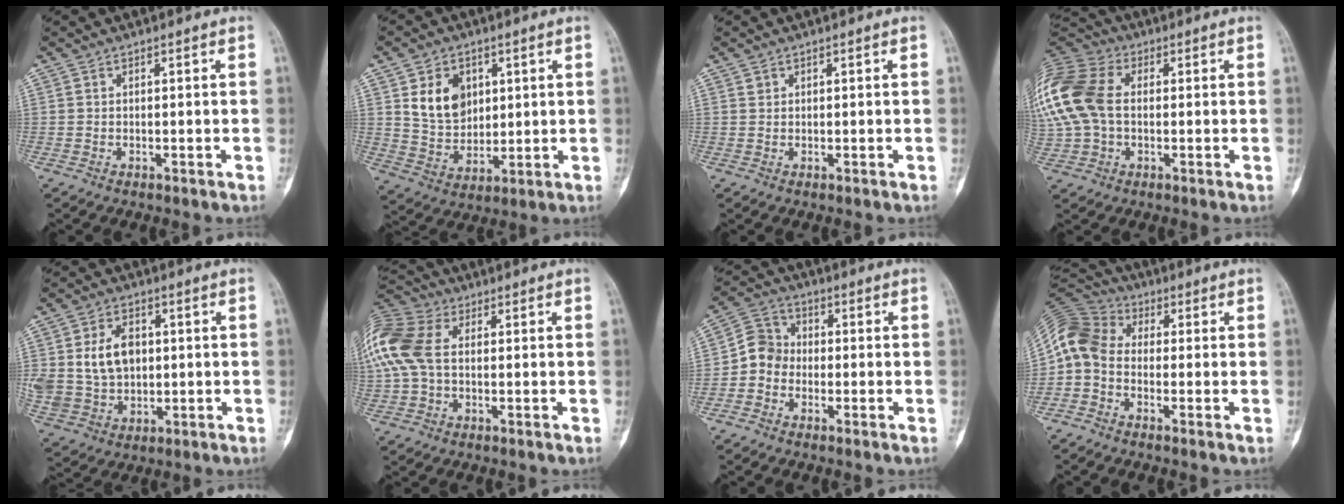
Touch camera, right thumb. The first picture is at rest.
{"total": 10.1, "force": [3.4, 7.6, 5.8], "torque": [-0.067, -0.022, 0.073]}
{"total": 1.0, "force": [0.6, 0.8, 0.1], "torque": [0.010, -0.002, 0.009]}
{"total": 20.4, "force": [2.2, 14.3, 14.4], "torque": [-0.370, 0.034, 0.041]}
{"total": 11.7, "force": [1.8, 8.6, 7.7], "torque": [-0.131, 0.000, 0.046]}
{"total": 15.5, "force": [2.2, 10.3, 11.4], "torque": [-0.291, 0.029, 0.036]}
{"total": 6.2, "force": [-1.5, 5.5, 2.5], "torque": [-0.023, 0.026, -0.045]}
{"total": 8.6, "force": [-1.0, 6.7, 5.3], "torque": [-0.098, 0.032, -0.040]}